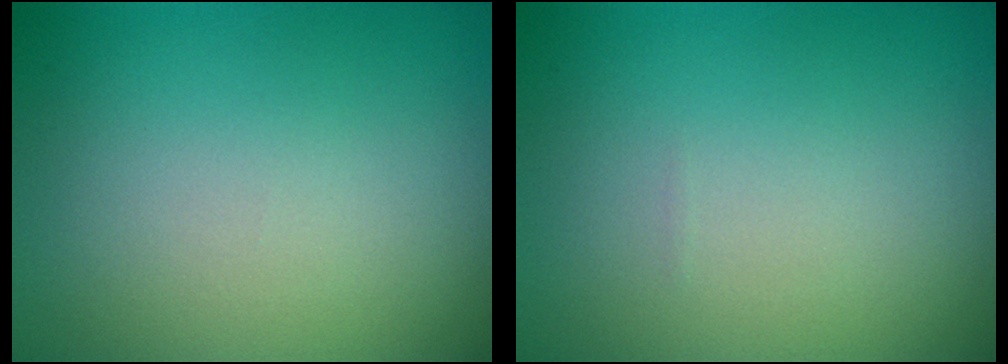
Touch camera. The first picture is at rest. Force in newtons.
{"total": 0.0}